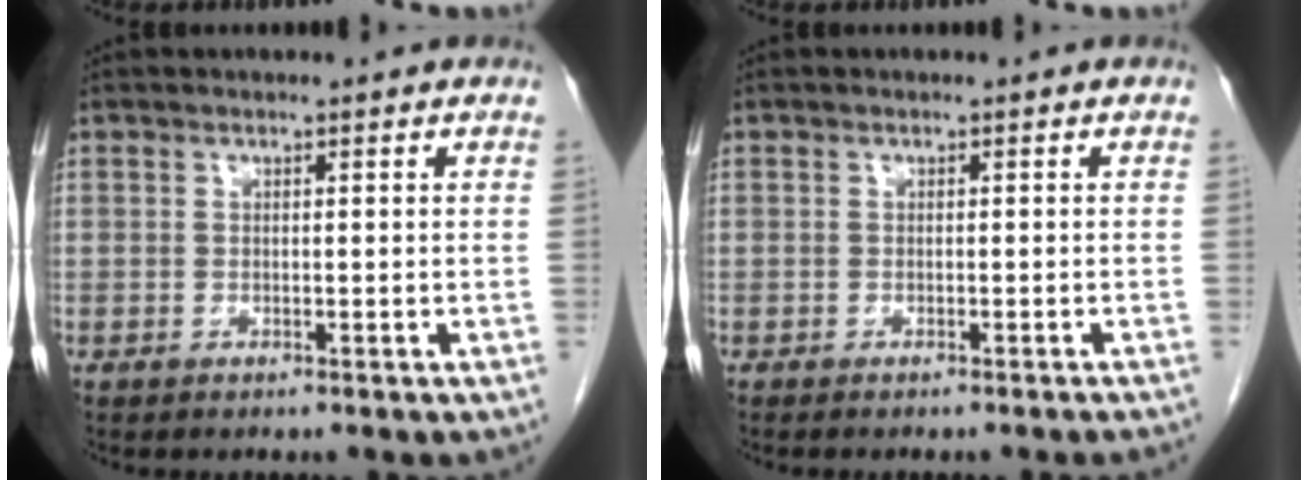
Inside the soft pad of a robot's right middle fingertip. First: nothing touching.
{"total": 2.2, "force": [-2.0, -0.3, 0.9], "torque": [-0.013, 0.004, -0.022]}